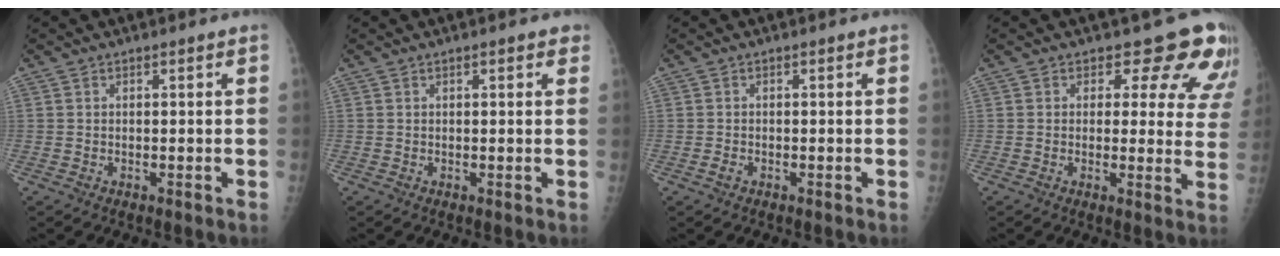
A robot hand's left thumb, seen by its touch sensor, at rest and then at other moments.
{"total": 2.1, "force": [1.1, 0.8, 1.5], "torque": [-0.012, 0.000, 0.011]}
{"total": 1.0, "force": [-0.5, 0.6, 0.5], "torque": [-0.012, -0.001, -0.010]}
{"total": 11.3, "force": [8.8, 5.7, 4.2], "torque": [0.008, -0.046, 0.070]}